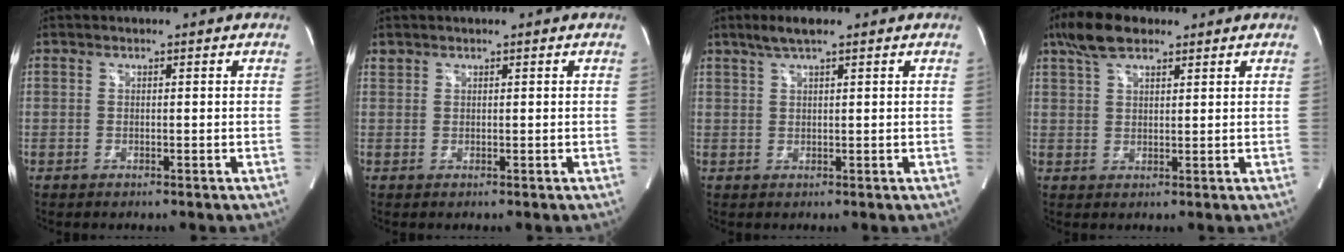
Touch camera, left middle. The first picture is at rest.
{"total": 0.7, "force": [0.6, 0.3, -0.1], "torque": [-0.002, 0.007, 0.013]}
{"total": 3.5, "force": [2.4, 0.4, 2.5], "torque": [-0.057, 0.008, 0.047]}
{"total": 6.6, "force": [4.6, 2.6, 4.0], "torque": [-0.085, 0.019, 0.086]}